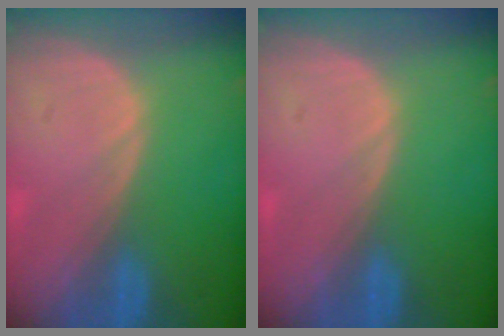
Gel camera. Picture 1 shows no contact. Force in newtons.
{"total": 0.0}